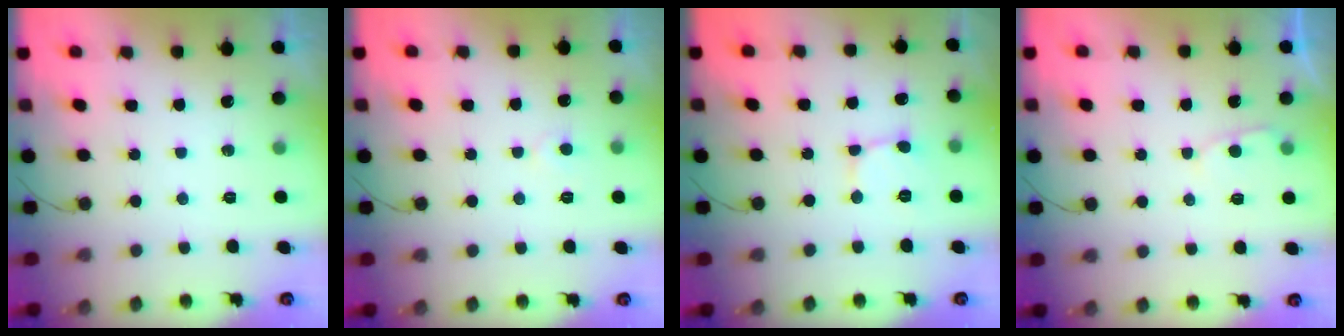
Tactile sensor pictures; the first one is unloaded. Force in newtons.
{"total": 2.9, "press": 2.9, "slide": 0.3}
{"total": 2.1, "press": 2.1, "slide": 0.2}
{"total": 2.9, "press": 2.8, "slide": 0.3}